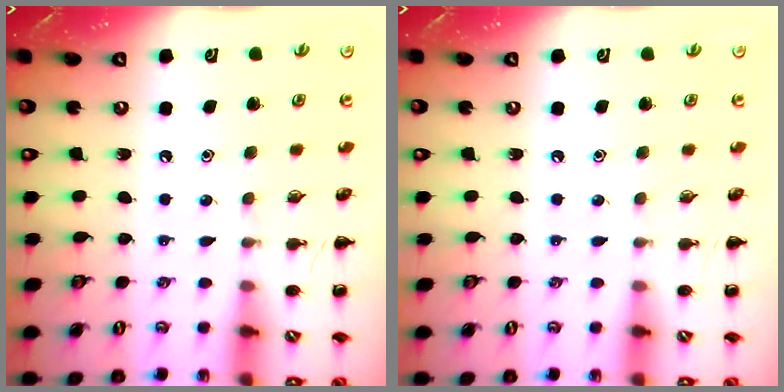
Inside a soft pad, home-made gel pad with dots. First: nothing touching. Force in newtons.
{"total": 0.0}